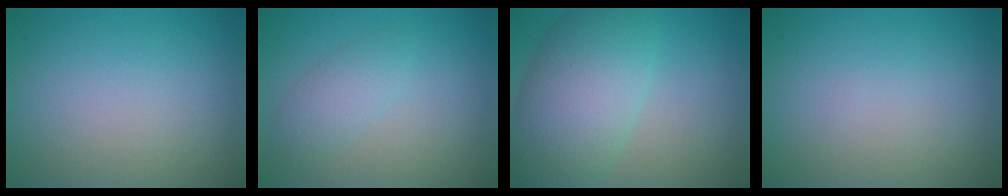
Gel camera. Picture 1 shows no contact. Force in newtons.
{"total": 2.1, "press": 2.1, "slide": 0.1}
{"total": 8.2, "press": 8.2, "slide": 0.3}
{"total": 0.0}